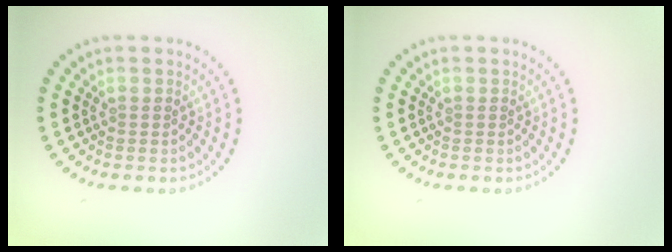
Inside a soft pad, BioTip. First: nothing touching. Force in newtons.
{"total": 0.0}